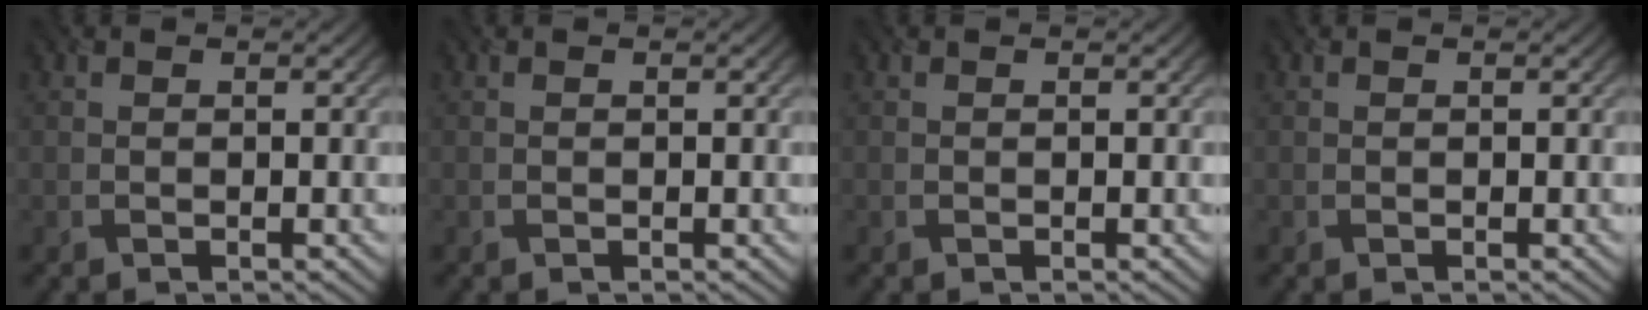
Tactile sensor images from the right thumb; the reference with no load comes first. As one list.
[{"total": 0.0}, {"total": 0.0}, {"total": 0.0}]